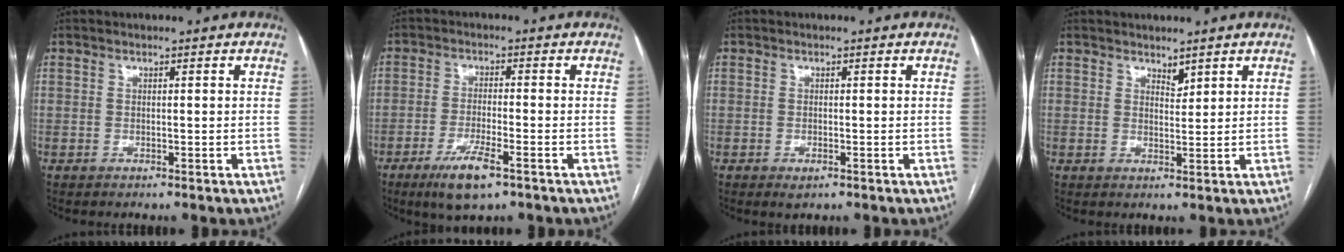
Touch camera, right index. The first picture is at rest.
{"total": 7.0, "force": [-4.2, 1.2, 5.5], "torque": [-0.106, -0.013, -0.069]}
{"total": 1.4, "force": [-0.8, 0.6, 1.0], "torque": [-0.015, -0.002, -0.005]}
{"total": 1.7, "force": [1.4, 0.6, 0.7], "torque": [-0.009, -0.004, 0.025]}